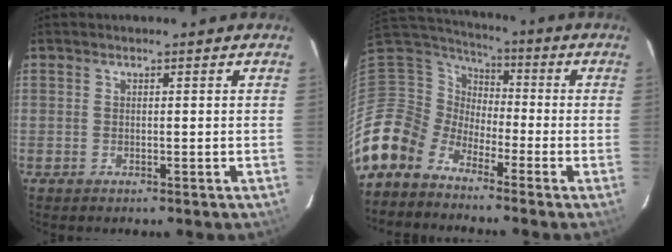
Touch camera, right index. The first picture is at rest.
{"total": 11.0, "force": [-8.5, 6.5, 2.6], "torque": [-0.070, 0.023, -0.190]}